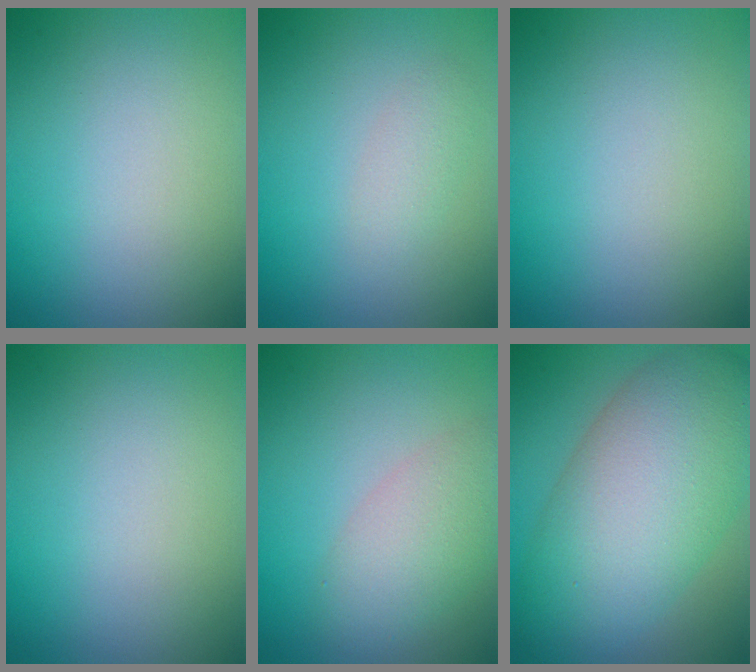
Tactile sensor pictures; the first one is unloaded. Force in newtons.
{"total": 1.3, "press": 1.3, "slide": 0.0}
{"total": 0.0}
{"total": 0.0}
{"total": 4.2, "press": 4.2, "slide": 0.1}
{"total": 11.5, "press": 11.4, "slide": 0.3}